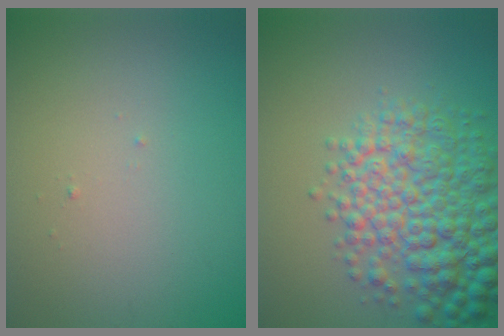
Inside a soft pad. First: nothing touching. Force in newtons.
{"total": 8.2, "press": 8.2, "slide": 0.2}